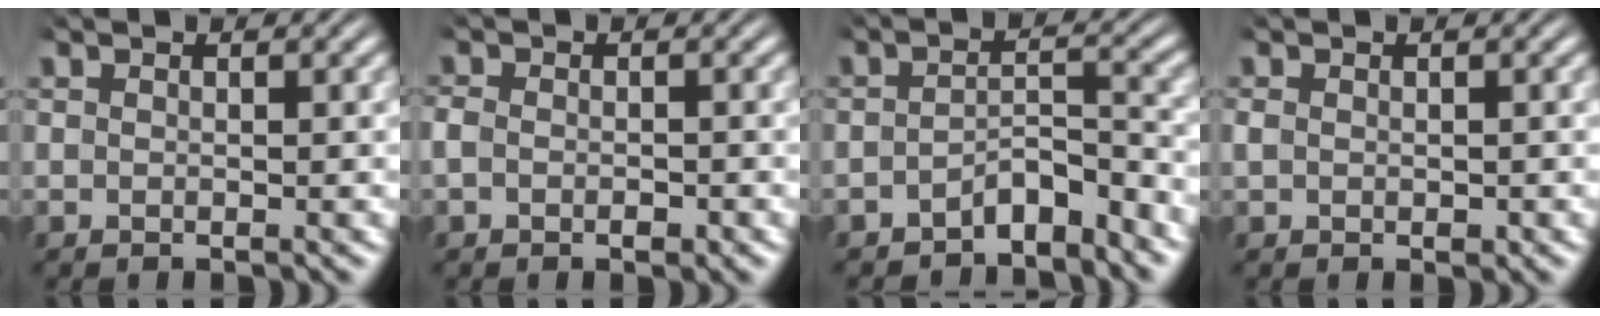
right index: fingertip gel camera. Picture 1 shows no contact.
{"total": 1.5, "force": [-0.7, 1.0, 0.9], "torque": [-0.026, -0.008, -0.010]}
{"total": 3.8, "force": [-3.5, 0.9, 1.5], "torque": [-0.009, -0.007, -0.058]}
{"total": 0.8, "force": [-0.2, 0.5, 0.6], "torque": [-0.017, -0.006, 0.003]}